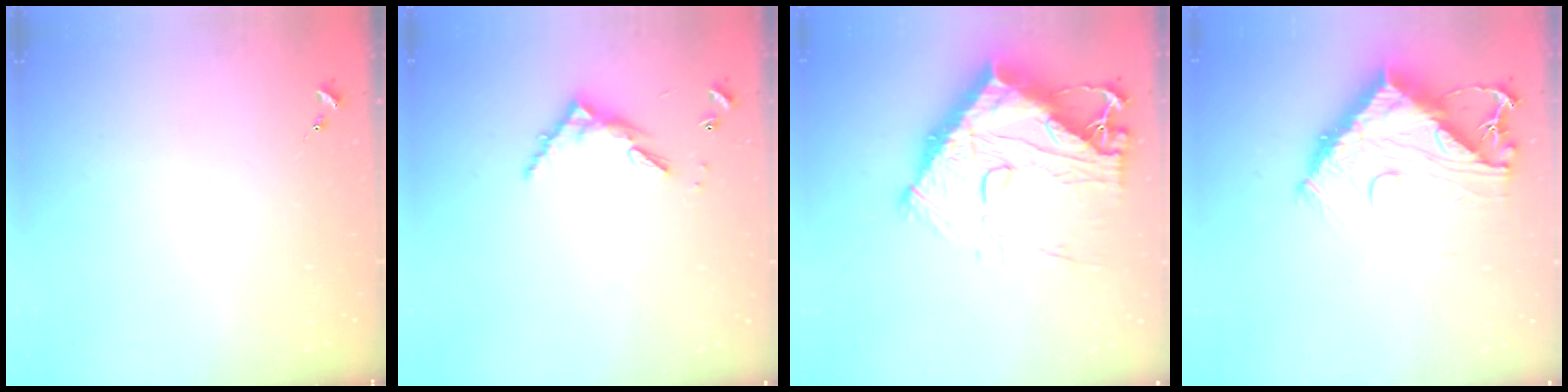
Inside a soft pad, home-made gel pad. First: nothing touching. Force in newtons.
{"total": 6.3, "press": 6.3, "slide": 0.5}
{"total": 23.2, "press": 23.1, "slide": 2.2}
{"total": 14.1, "press": 14.0, "slide": 1.3}